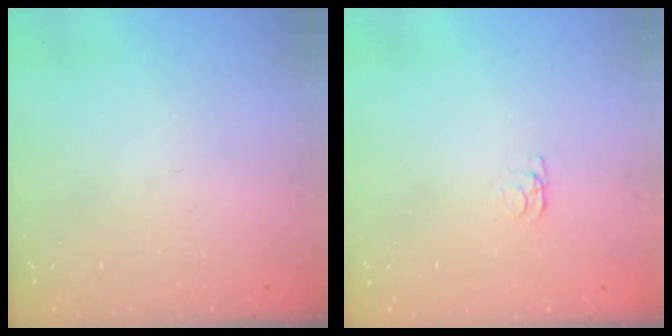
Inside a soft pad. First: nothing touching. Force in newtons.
{"total": 1.2, "press": 1.1, "slide": 0.3}